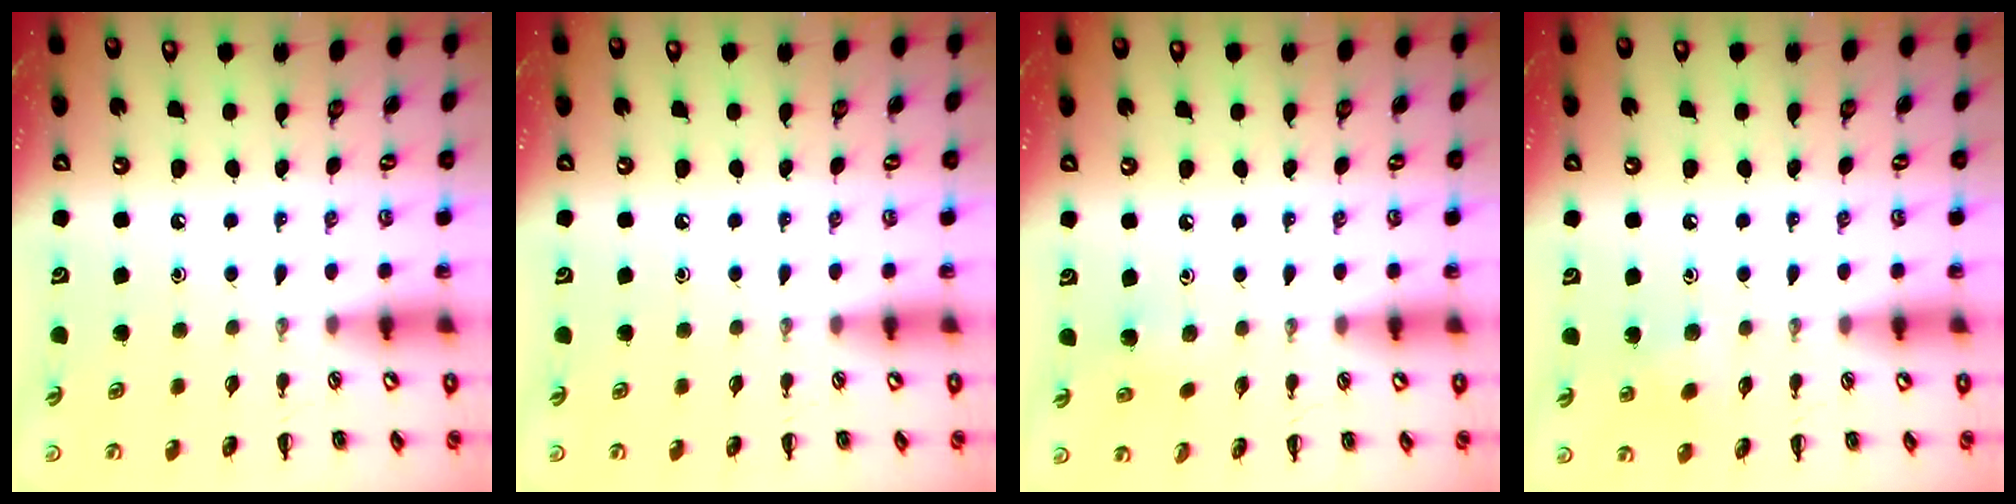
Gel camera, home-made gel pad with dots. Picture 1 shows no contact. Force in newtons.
{"total": 0.0}
{"total": 4.1, "press": 3.9, "slide": 1.4}
{"total": 6.2, "press": 6.0, "slide": 1.5}